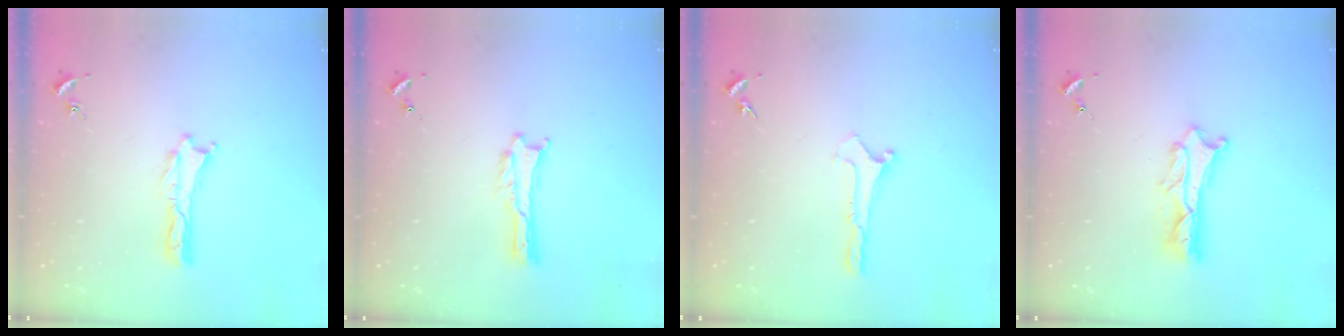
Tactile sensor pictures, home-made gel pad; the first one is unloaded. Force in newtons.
{"total": 0.0}
{"total": 0.0}
{"total": 2.6, "press": 2.6, "slide": 0.3}